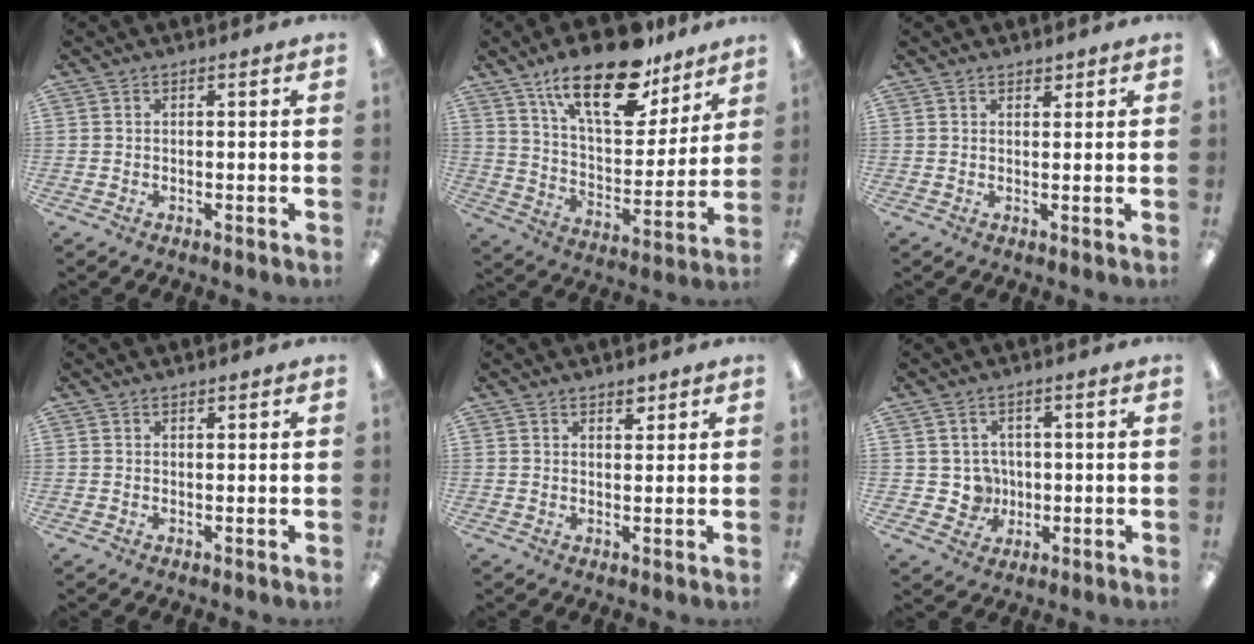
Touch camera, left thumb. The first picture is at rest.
{"total": 22.1, "force": [15.0, 9.2, 13.4], "torque": [-0.211, -0.085, 0.256]}
{"total": 1.5, "force": [1.3, 0.7, 0.3], "torque": [0.002, -0.004, 0.022]}
{"total": 0.5, "force": [0.5, 0.2, 0.1], "torque": [-0.003, 0.001, 0.009]}
{"total": 2.4, "force": [1.9, 1.2, 0.9], "torque": [-0.003, -0.008, 0.032]}
{"total": 5.1, "force": [0.2, 5.0, 0.9], "torque": [-0.015, 0.004, 0.007]}